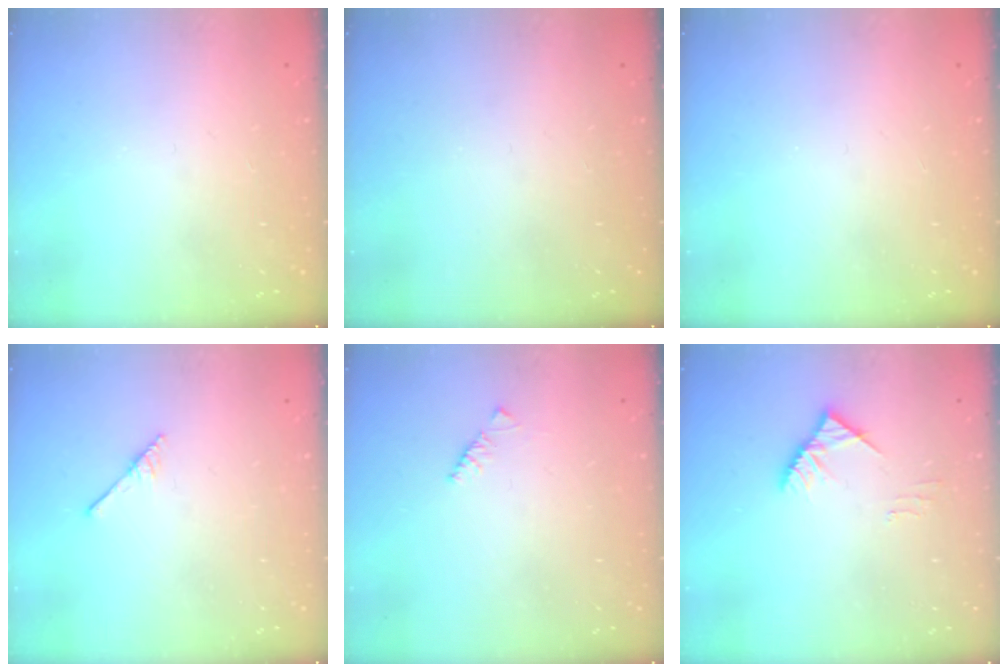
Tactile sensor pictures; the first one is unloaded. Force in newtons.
{"total": 0.0}
{"total": 0.0}
{"total": 2.9, "press": 2.9, "slide": 0.3}
{"total": 1.8, "press": 1.7, "slide": 0.6}
{"total": 4.9, "press": 4.8, "slide": 0.7}